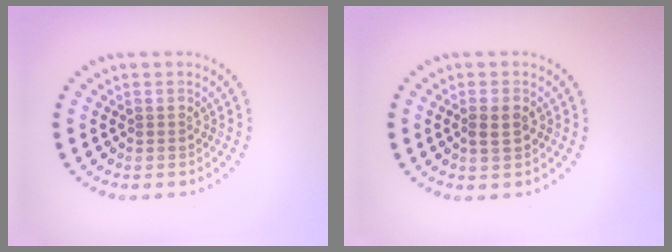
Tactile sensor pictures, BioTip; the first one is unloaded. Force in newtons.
{"total": 1.9, "press": 1.8, "slide": 0.4}